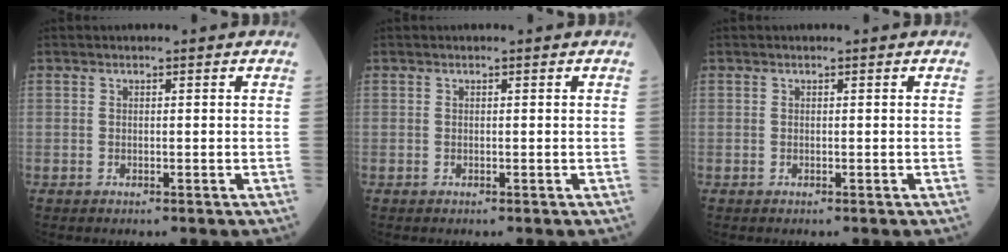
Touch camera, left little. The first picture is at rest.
{"total": 0.0}
{"total": 0.0}